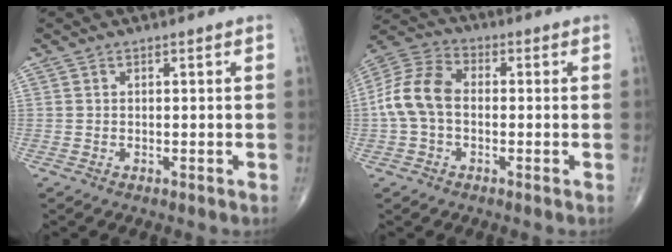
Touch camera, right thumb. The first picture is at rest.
{"total": 10.4, "force": [-0.7, 7.0, 7.6], "torque": [-0.153, 0.031, -0.026]}